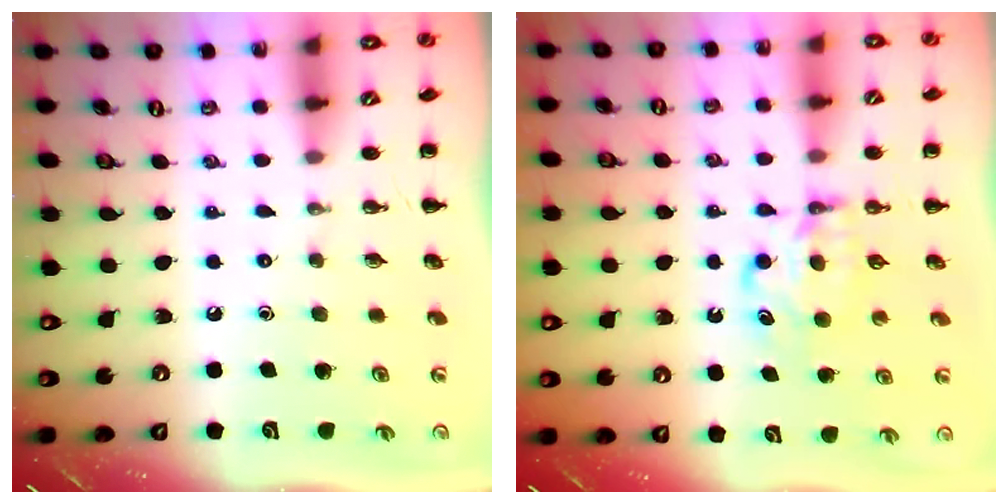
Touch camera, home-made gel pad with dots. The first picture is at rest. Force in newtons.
{"total": 6.4, "press": 6.4, "slide": 0.5}